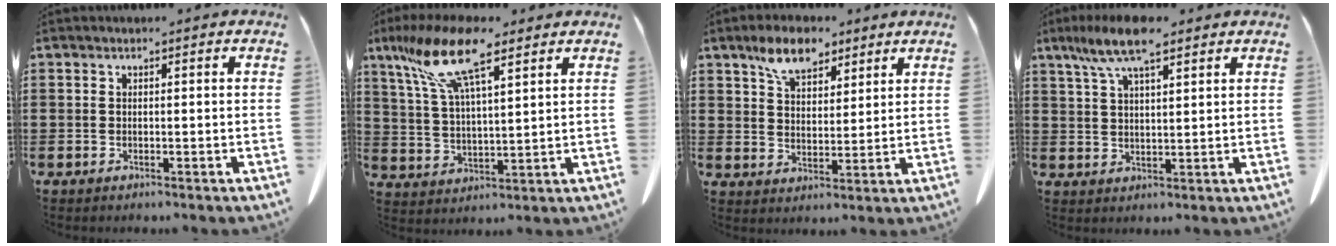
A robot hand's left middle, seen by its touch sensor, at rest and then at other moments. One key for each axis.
{"total": 12.2, "fx": 8.1, "fy": 3.1, "fz": 8.6, "tx": -0.194, "ty": -0.013, "tz": 0.144}
{"total": 7.2, "fx": 5.2, "fy": 3.5, "fz": 3.5, "tx": -0.077, "ty": -0.003, "tz": 0.096}
{"total": 8.5, "fx": 5.6, "fy": 2.2, "fz": 6.0, "tx": -0.128, "ty": -0.001, "tz": 0.101}